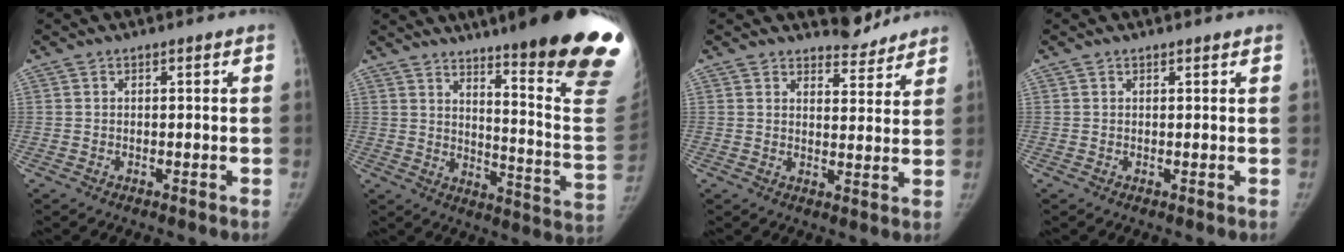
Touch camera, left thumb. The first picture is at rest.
{"total": 26.7, "force": [18.3, 2.8, 19.2], "torque": [-0.194, -0.129, 0.241]}
{"total": 5.2, "force": [4.9, 1.7, 0.0], "torque": [0.022, -0.047, 0.066]}
{"total": 0.6, "force": [0.5, 0.2, 0.1], "torque": [-0.002, -0.004, 0.008]}